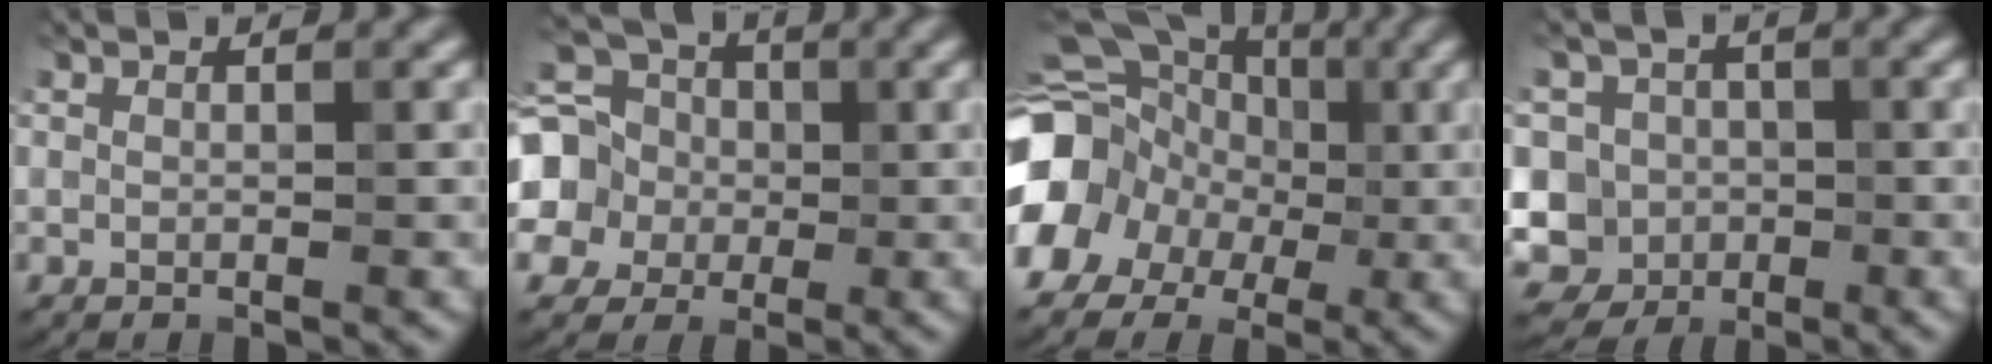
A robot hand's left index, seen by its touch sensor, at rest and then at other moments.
{"total": 10.3, "force": [0.7, 9.3, 4.3], "torque": [-0.120, 0.025, -0.025]}
{"total": 13.1, "force": [-2.5, 11.6, 5.6], "torque": [-0.119, -0.010, -0.073]}
{"total": 8.5, "force": [-1.7, 8.0, 2.4], "torque": [-0.051, 0.026, -0.068]}